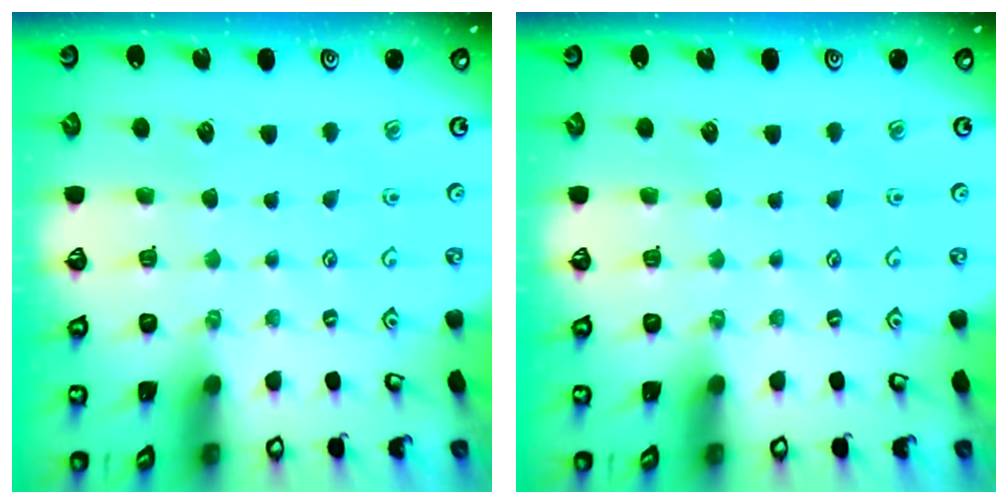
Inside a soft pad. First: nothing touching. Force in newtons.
{"total": 0.0}